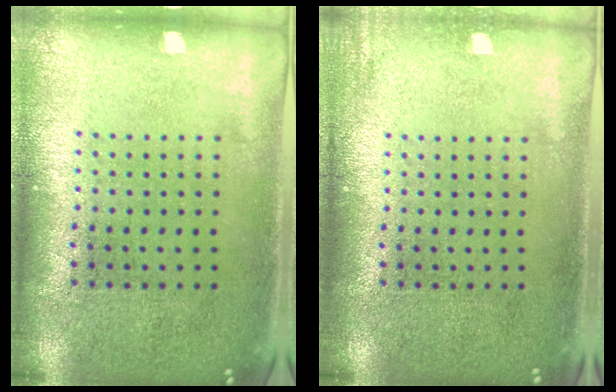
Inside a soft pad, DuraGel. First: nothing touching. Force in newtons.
{"total": 1.2, "press": 1.2, "slide": 0.3}